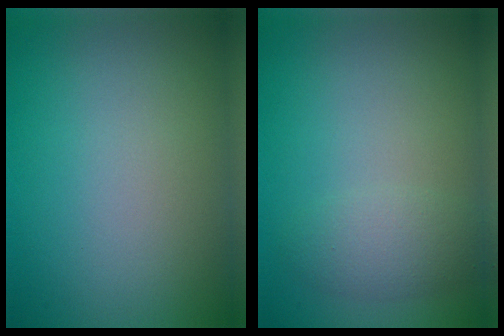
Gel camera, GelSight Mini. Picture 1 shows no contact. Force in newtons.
{"total": 2.3, "press": 2.3, "slide": 0.0}